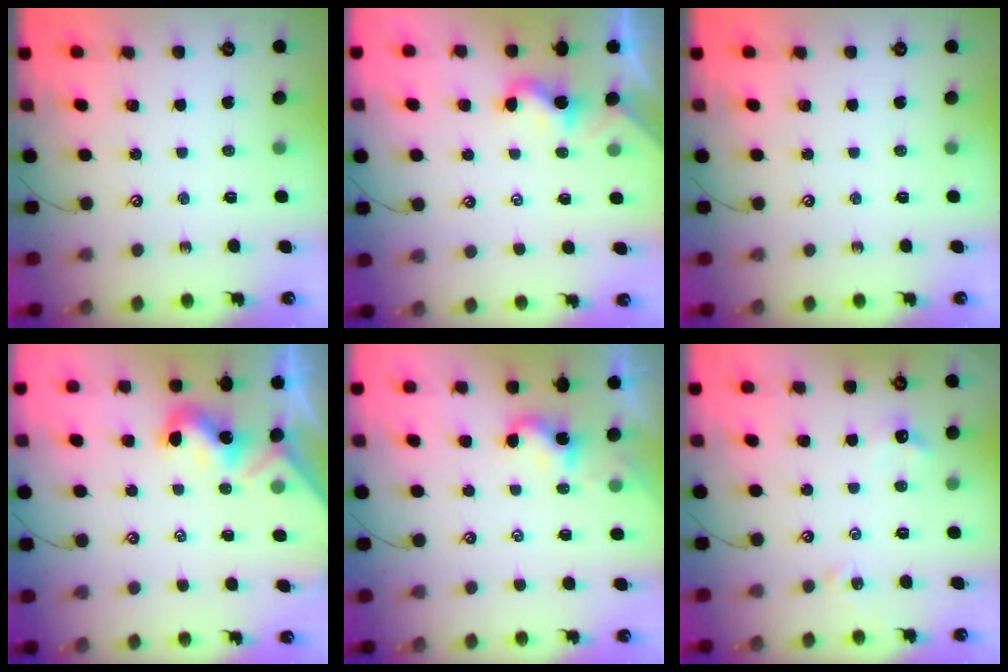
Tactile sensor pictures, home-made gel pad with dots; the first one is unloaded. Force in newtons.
{"total": 1.8, "press": 1.8, "slide": 0.3}
{"total": 0.0}
{"total": 2.0, "press": 2.0, "slide": 0.4}
{"total": 1.3, "press": 1.3, "slide": 0.3}
{"total": 2.3, "press": 2.2, "slide": 0.6}